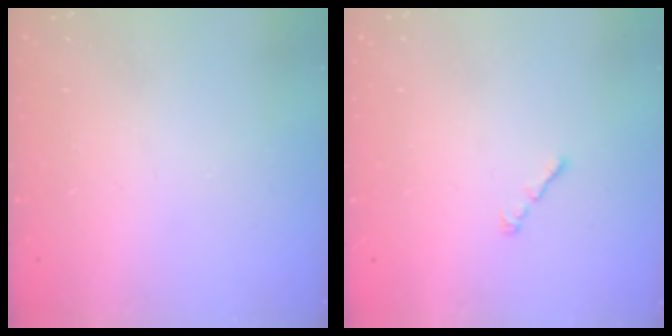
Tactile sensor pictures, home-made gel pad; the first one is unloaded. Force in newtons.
{"total": 1.0, "press": 0.9, "slide": 0.5}